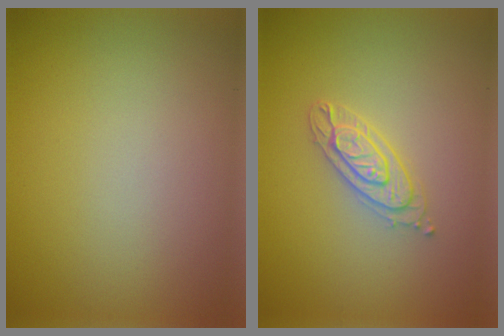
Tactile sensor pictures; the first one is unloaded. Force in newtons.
{"total": 2.3, "press": 2.2, "slide": 0.5}